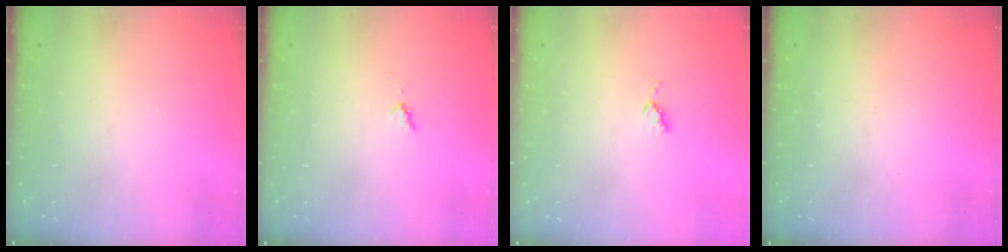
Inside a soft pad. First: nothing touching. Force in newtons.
{"total": 2.8, "press": 2.8, "slide": 0.4}
{"total": 3.6, "press": 3.5, "slide": 0.4}
{"total": 0.0}